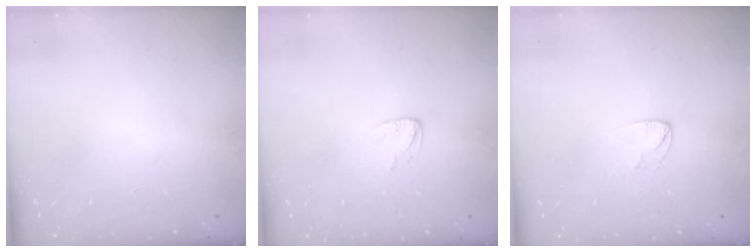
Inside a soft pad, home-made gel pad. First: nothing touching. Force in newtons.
{"total": 3.0, "press": 3.0, "slide": 0.3}
{"total": 4.3, "press": 4.3, "slide": 0.4}